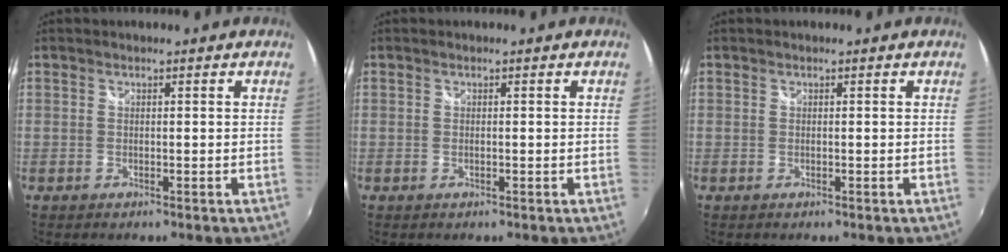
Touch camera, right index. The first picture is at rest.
{"total": 0.0}
{"total": 0.0}